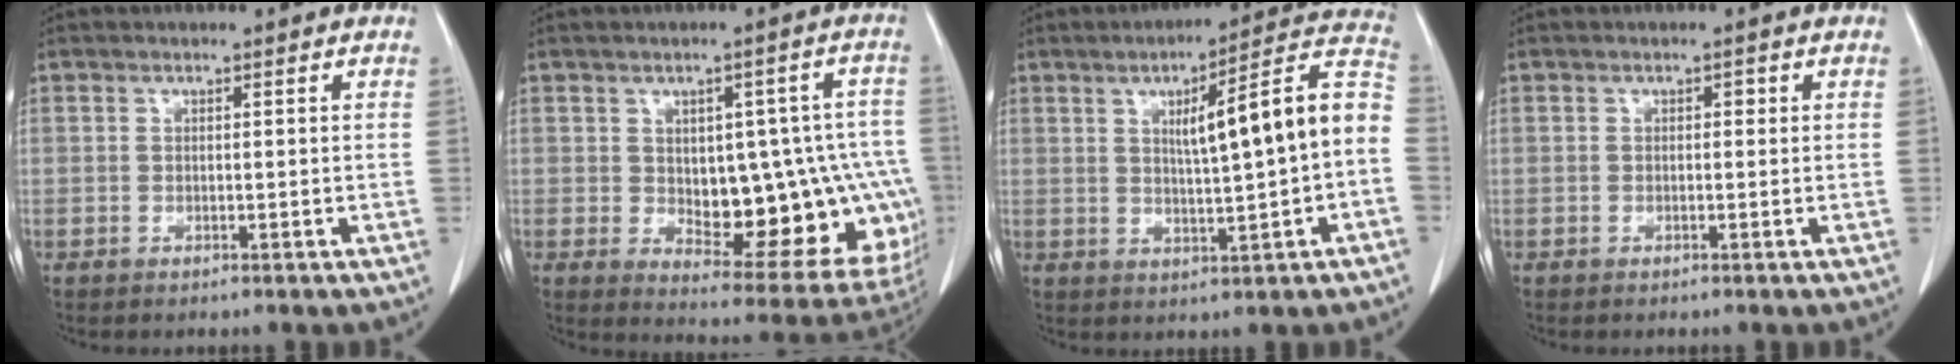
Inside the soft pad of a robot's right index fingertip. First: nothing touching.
{"total": 19.2, "force": [-2.0, 9.0, 16.9], "torque": [-0.149, 0.026, 0.007]}
{"total": 13.9, "force": [0.6, 0.9, 13.9], "torque": [-0.189, 0.032, 0.009]}
{"total": 0.7, "force": [0.1, 0.4, 0.5], "torque": [-0.006, 0.005, 0.001]}